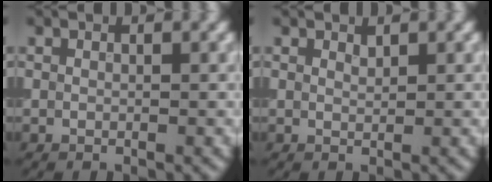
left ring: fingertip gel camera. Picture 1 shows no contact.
{"total": 0.6, "force": [0.5, 0.1, 0.2], "torque": [-0.002, -0.003, 0.012]}